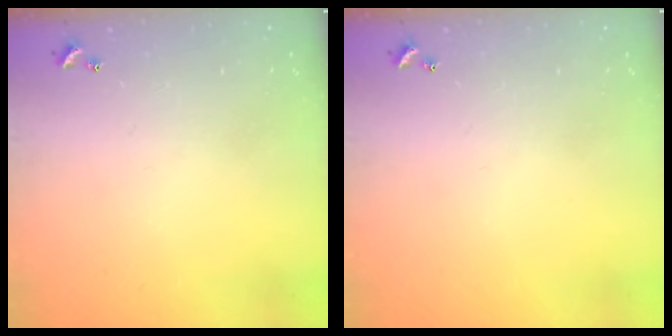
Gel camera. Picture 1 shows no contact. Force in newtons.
{"total": 0.0}